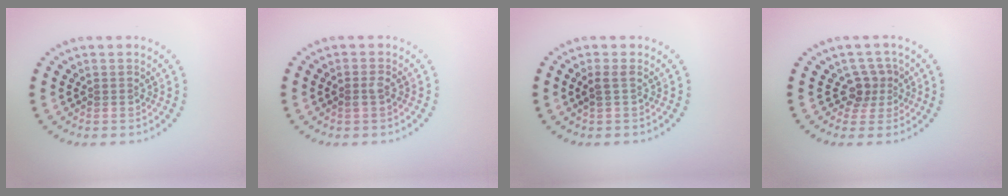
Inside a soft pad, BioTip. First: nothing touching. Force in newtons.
{"total": 1.0, "press": 0.9, "slide": 0.1}
{"total": 1.1, "press": 1.1, "slide": 0.4}
{"total": 2.3, "press": 1.8, "slide": 1.5}